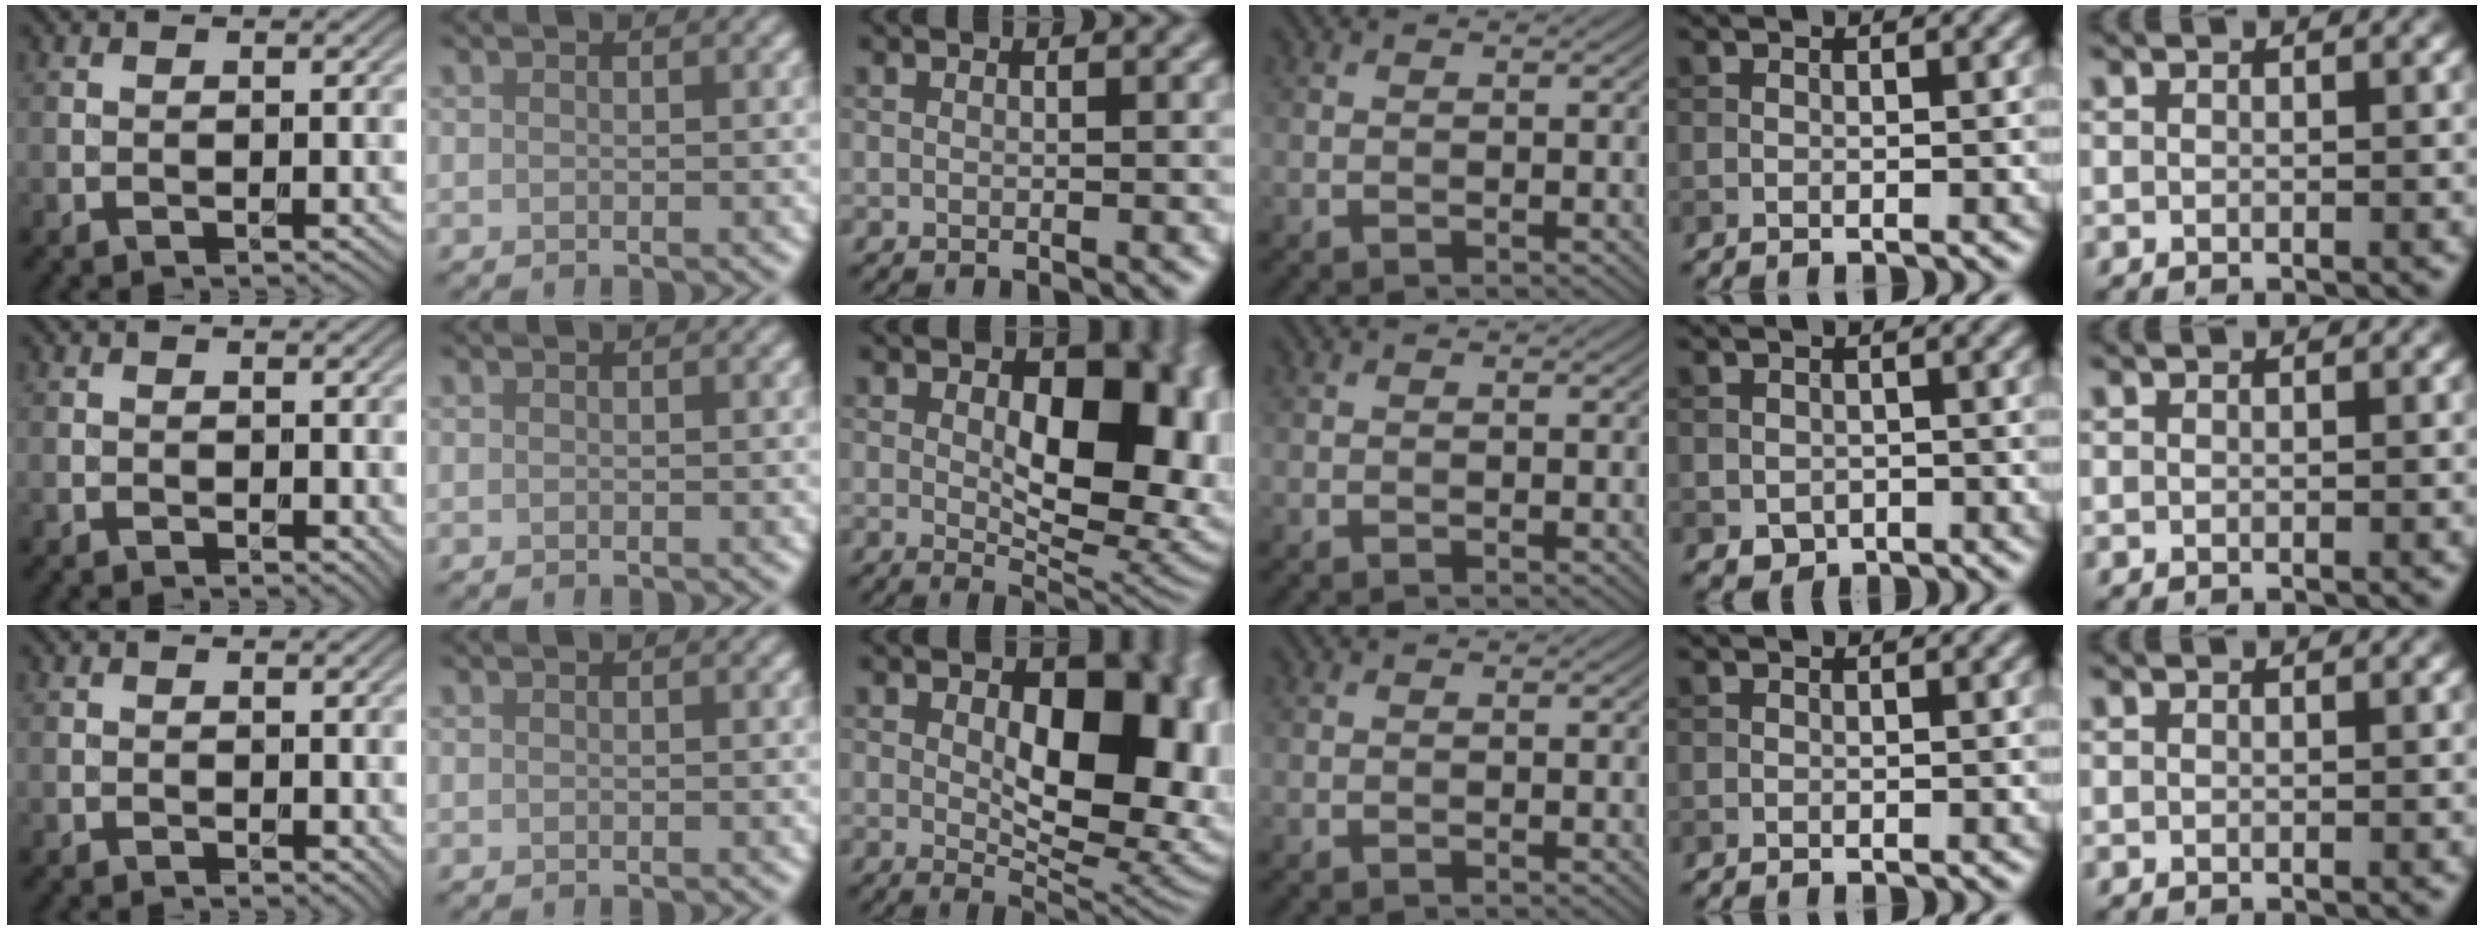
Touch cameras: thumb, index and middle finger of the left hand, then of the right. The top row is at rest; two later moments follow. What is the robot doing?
{"motion": "unscrew", "object": "dispenser bottle"}